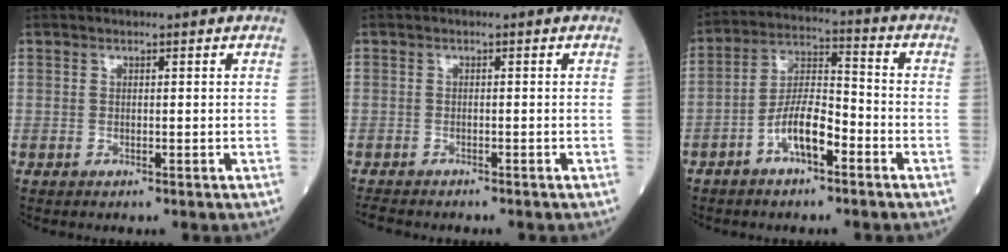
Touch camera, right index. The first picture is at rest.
{"total": 2.9, "force": [-2.7, 0.8, 0.7], "torque": [-0.013, -0.008, -0.043]}
{"total": 8.2, "force": [-4.0, 2.6, 6.7], "torque": [-0.132, 0.016, -0.074]}